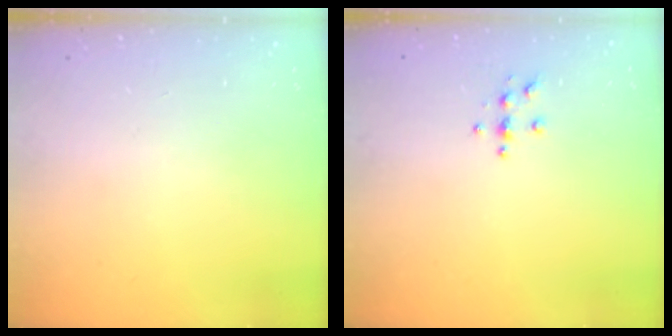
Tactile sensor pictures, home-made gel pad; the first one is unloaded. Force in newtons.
{"total": 3.8, "press": 3.8, "slide": 0.4}